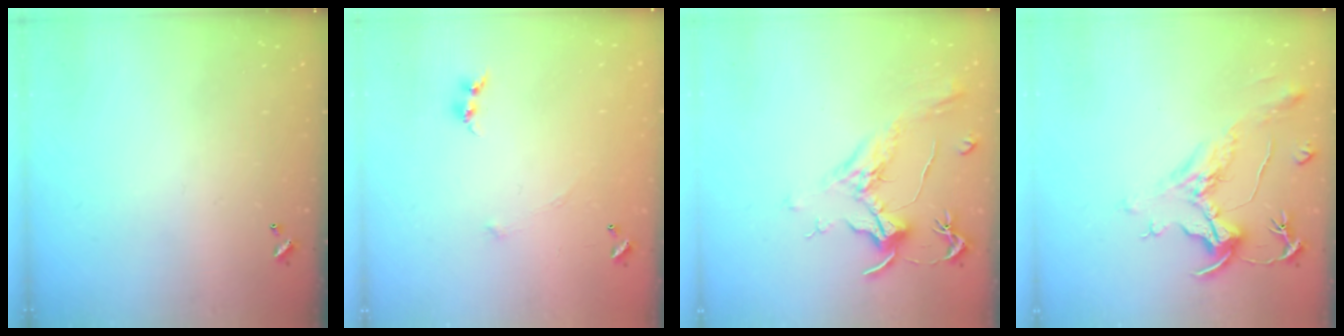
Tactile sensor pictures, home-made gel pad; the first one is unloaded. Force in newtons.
{"total": 4.8, "press": 4.7, "slide": 0.6}
{"total": 2.1, "press": 2.0, "slide": 0.8}
{"total": 2.0, "press": 1.5, "slide": 1.3}